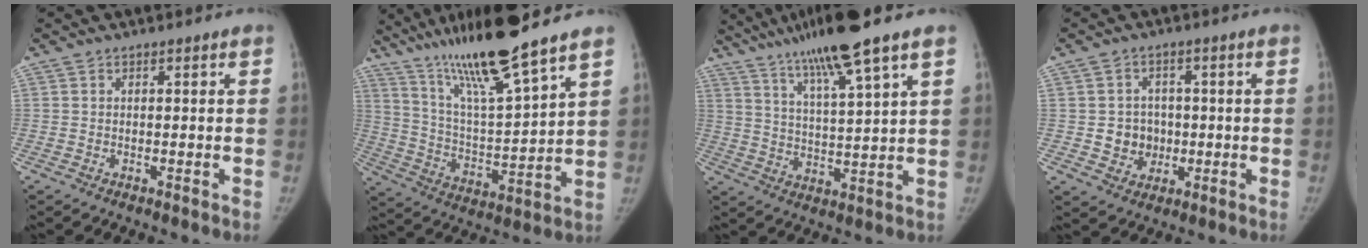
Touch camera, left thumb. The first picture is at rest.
{"total": 18.5, "force": [14.3, 0.7, 11.7], "torque": [-0.192, -0.067, 0.263]}
{"total": 15.2, "force": [10.2, 0.5, 11.2], "torque": [-0.196, -0.032, 0.178]}
{"total": 5.6, "force": [-0.4, 5.2, 2.0], "torque": [-0.003, 0.009, 0.000]}